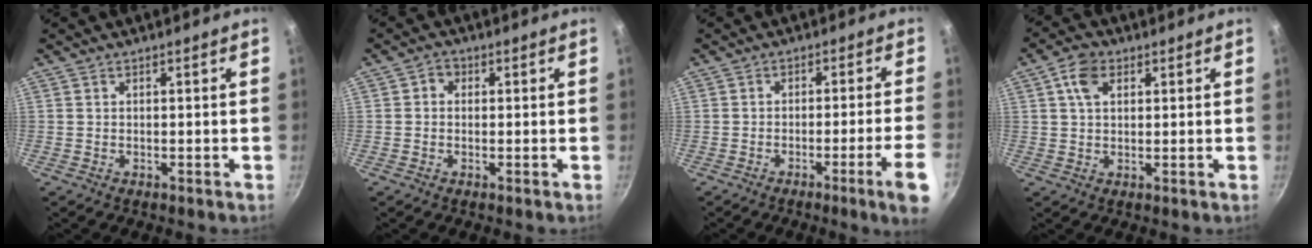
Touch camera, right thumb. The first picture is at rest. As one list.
[{"total": 2.0, "force": [0.3, 1.8, 0.8], "torque": [-0.007, 0.002, -0.001]}, {"total": 7.9, "force": [-3.7, -0.7, 6.9], "torque": [-0.102, 0.020, -0.052]}, {"total": 5.2, "force": [2.1, 3.4, 3.3], "torque": [-0.049, 0.001, 0.033]}]